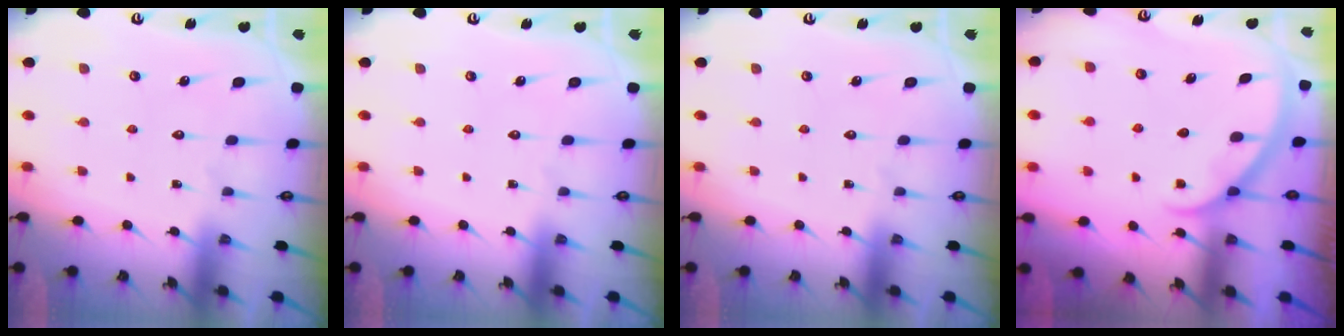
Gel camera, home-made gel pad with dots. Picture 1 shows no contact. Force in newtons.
{"total": 0.0}
{"total": 0.0}
{"total": 2.3, "press": 2.2, "slide": 0.3}